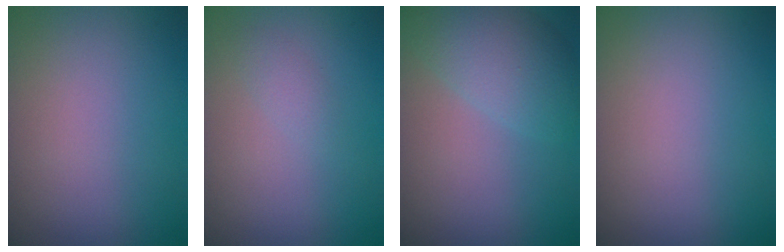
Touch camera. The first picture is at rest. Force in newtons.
{"total": 1.0, "press": 1.0, "slide": 0.1}
{"total": 4.6, "press": 4.6, "slide": 0.3}
{"total": 0.0}